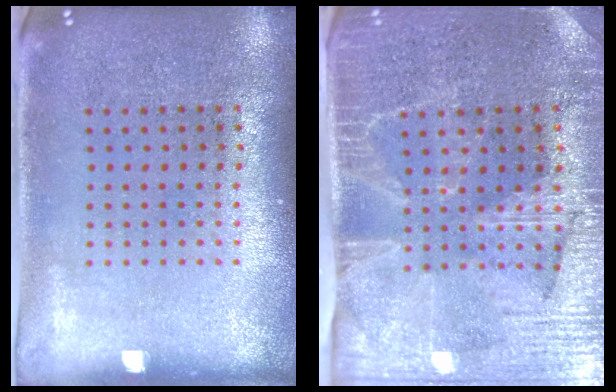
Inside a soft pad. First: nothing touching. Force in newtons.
{"total": 4.0, "press": 3.5, "slide": 2.0}